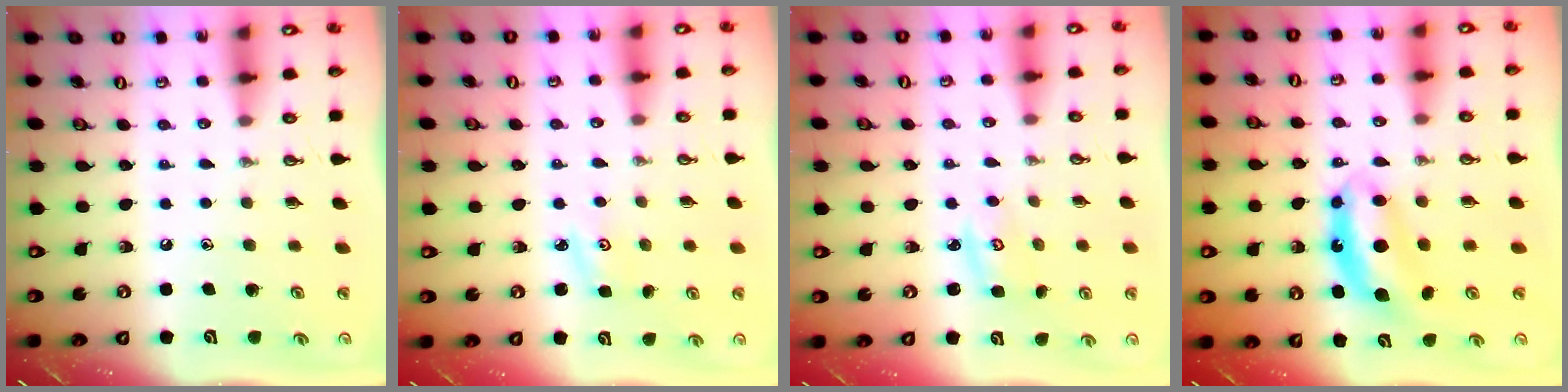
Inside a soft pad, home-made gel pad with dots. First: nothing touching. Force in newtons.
{"total": 3.0, "press": 3.0, "slide": 0.4}
{"total": 2.8, "press": 2.8, "slide": 0.2}
{"total": 7.2, "press": 7.2, "slide": 0.2}